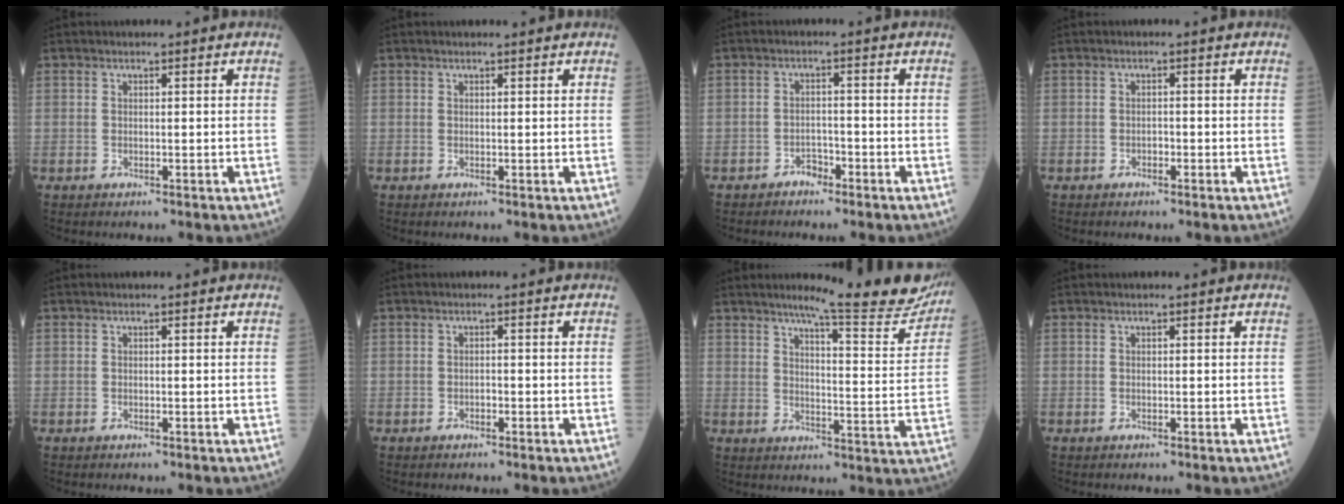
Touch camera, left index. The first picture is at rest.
{"total": 0.7, "force": [0.7, -0.1, 0.1], "torque": [-0.006, 0.001, 0.010]}
{"total": 1.9, "force": [-1.6, 0.9, 0.5], "torque": [-0.007, 0.003, -0.028]}
{"total": 0.8, "force": [-0.5, 0.4, 0.4], "torque": [-0.006, 0.002, -0.011]}
{"total": 0.0}
{"total": 0.7, "force": [-0.5, 0.3, 0.4], "torque": [-0.007, 0.002, -0.010]}
{"total": 16.1, "force": [14.5, 1.0, 7.0], "torque": [-0.085, -0.052, 0.170]}
{"total": 0.0}